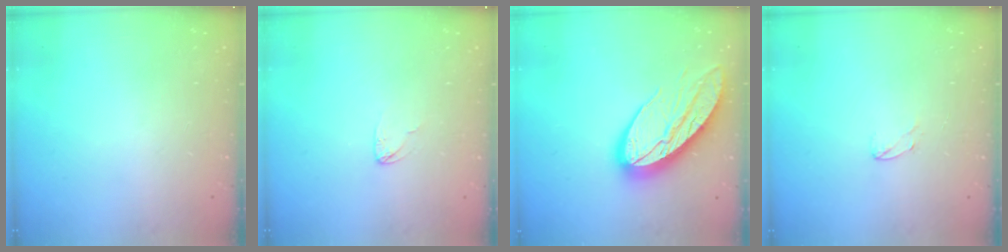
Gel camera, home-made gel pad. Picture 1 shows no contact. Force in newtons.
{"total": 2.6, "press": 2.6, "slide": 0.1}
{"total": 14.3, "press": 14.2, "slide": 1.1}
{"total": 3.9, "press": 3.8, "slide": 0.3}